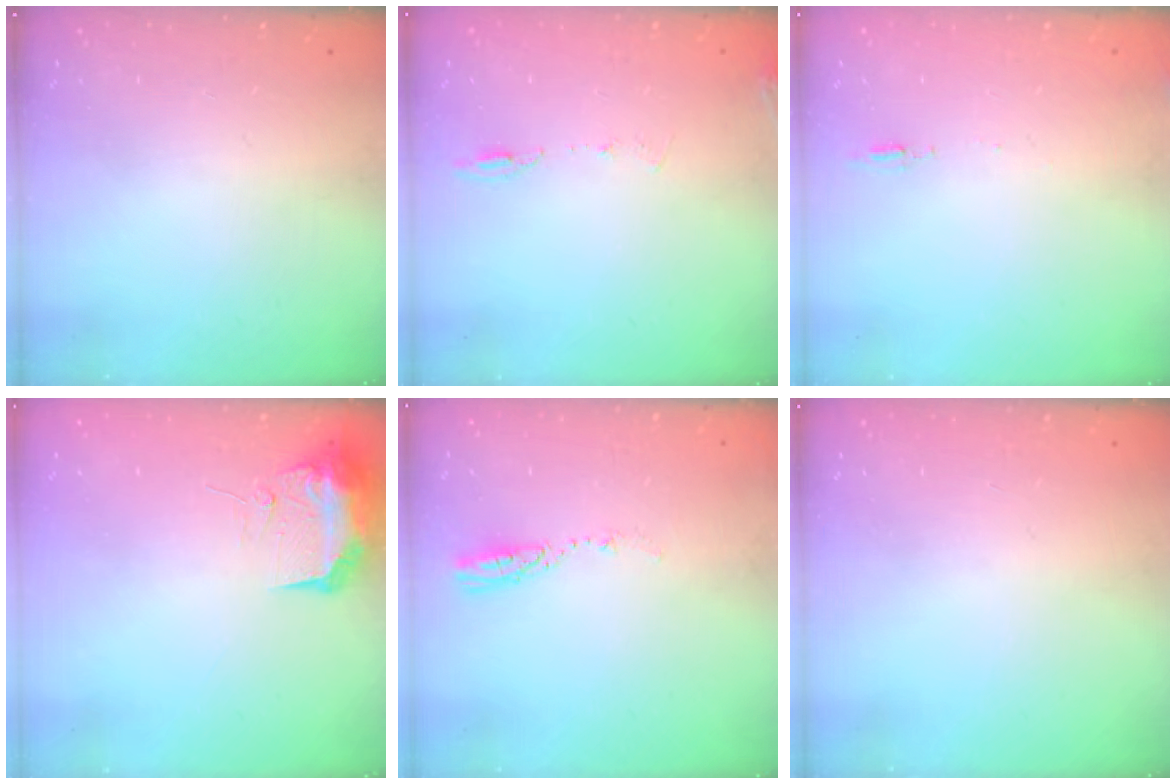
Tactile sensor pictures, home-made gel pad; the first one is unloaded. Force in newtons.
{"total": 6.4, "press": 6.2, "slide": 1.6}
{"total": 5.0, "press": 4.7, "slide": 1.7}
{"total": 10.1, "press": 10.1, "slide": 0.3}
{"total": 4.0, "press": 3.9, "slide": 0.5}
{"total": 1.0, "press": 0.0, "slide": 1.0}